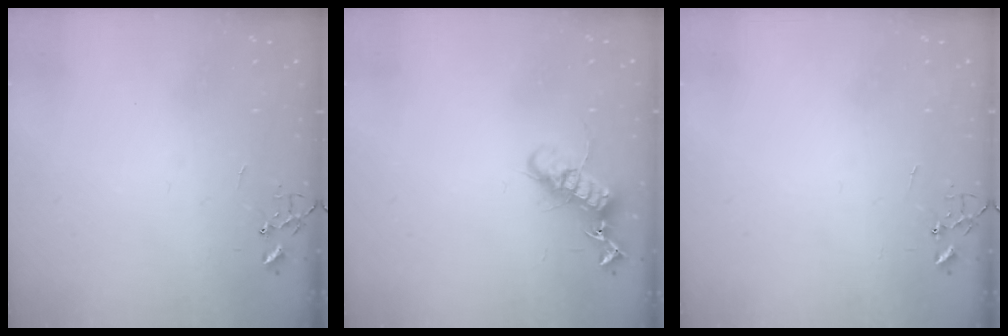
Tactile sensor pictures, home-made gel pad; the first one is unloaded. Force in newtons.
{"total": 13.8, "press": 13.8, "slide": 0.7}
{"total": 0.0}